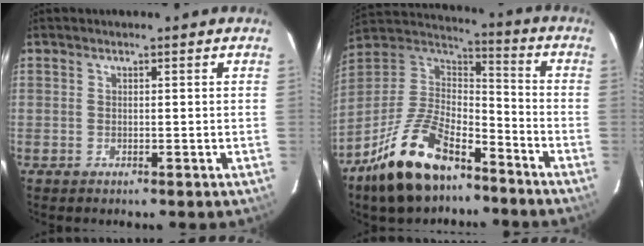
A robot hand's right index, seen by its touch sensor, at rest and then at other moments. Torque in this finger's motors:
{"motor_torque": [1.05, -1.09, 0.86, 0.21]}